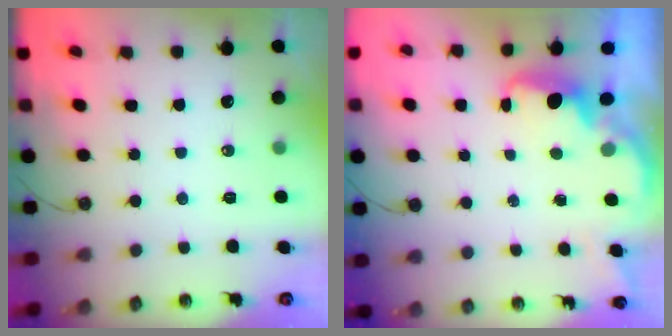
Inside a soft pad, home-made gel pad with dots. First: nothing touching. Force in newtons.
{"total": 1.7, "press": 1.6, "slide": 0.6}